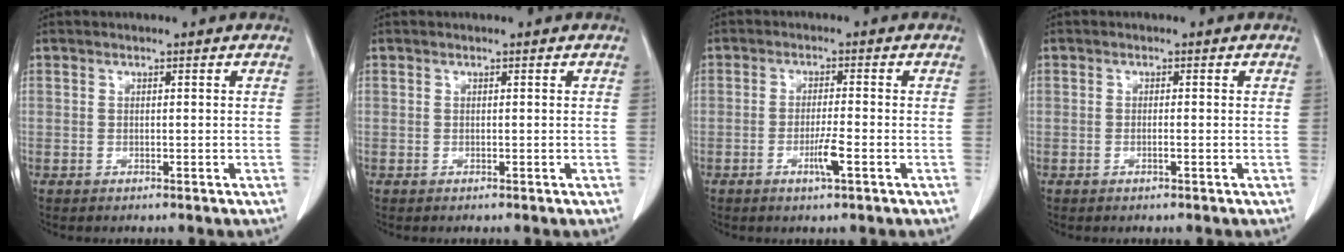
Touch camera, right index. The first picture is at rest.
{"total": 0.0}
{"total": 3.6, "force": [-1.5, -0.1, 3.3], "torque": [-0.061, -0.004, -0.028]}
{"total": 0.7, "force": [-0.3, -0.1, 0.7], "torque": [-0.011, 0.002, -0.003]}